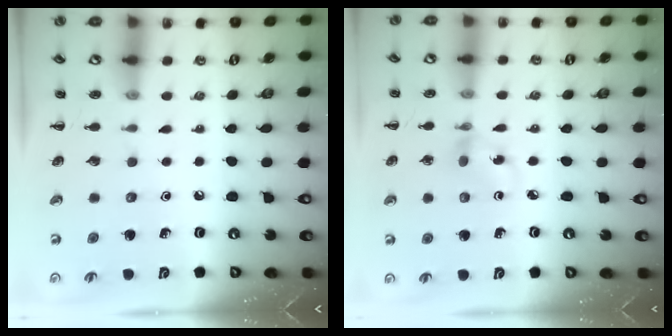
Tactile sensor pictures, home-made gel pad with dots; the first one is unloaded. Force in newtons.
{"total": 2.9, "press": 2.7, "slide": 0.9}